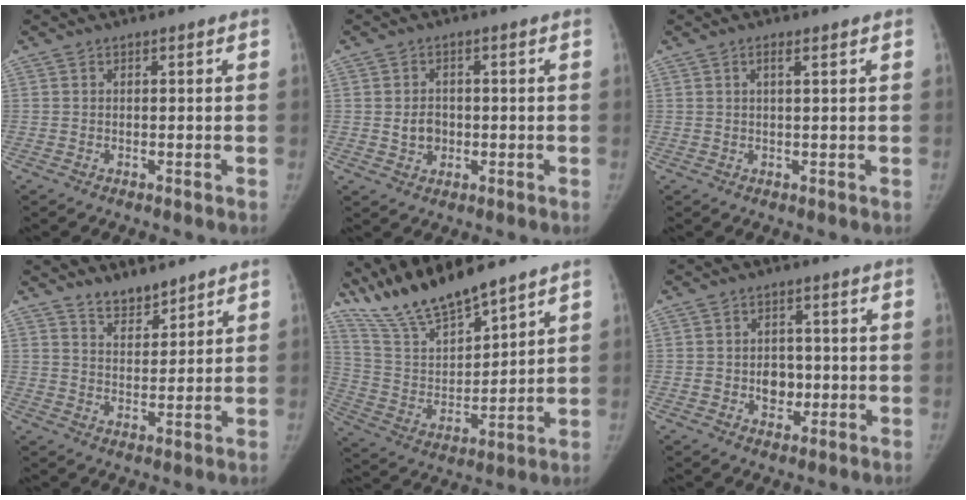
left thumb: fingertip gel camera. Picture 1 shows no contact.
{"total": 3.4, "force": [-0.2, 2.9, 1.8], "torque": [-0.016, 0.003, -0.001]}
{"total": 1.5, "force": [0.8, 0.0, 1.3], "torque": [-0.026, 0.002, 0.016]}
{"total": 5.5, "force": [4.8, 1.9, 1.8], "torque": [-0.011, -0.041, 0.089]}
{"total": 15.5, "force": [13.5, 3.1, 6.9], "torque": [-0.115, -0.061, 0.266]}
{"total": 4.8, "force": [-0.6, 3.9, 2.9], "torque": [-0.013, 0.006, -0.005]}